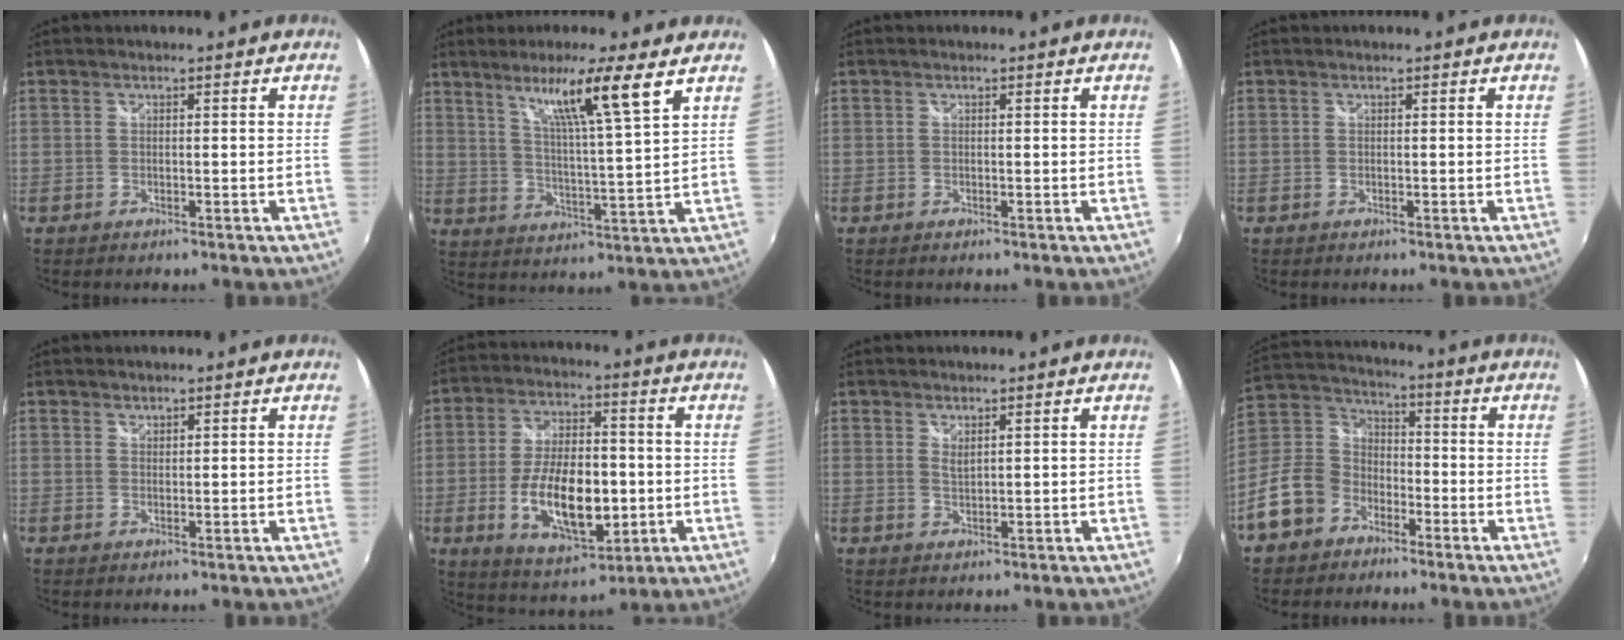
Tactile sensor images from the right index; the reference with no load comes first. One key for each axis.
{"total": 10.9, "fx": 6.7, "fy": -1.1, "fz": 8.5, "tx": -0.134, "ty": -0.003, "tz": 0.113}
{"total": 0.0}
{"total": 0.0}
{"total": 0.8, "fx": 0.7, "fy": 0.3, "fz": 0.0, "tx": 0.002, "ty": 0.001, "tz": 0.013}
{"total": 15.3, "fx": -3.0, "fy": 7.3, "fz": 13.1, "tx": -0.250, "ty": -0.009, "tz": -0.039}
{"total": 1.4, "fx": 1.1, "fy": 0.3, "fz": 0.8, "tx": -0.014, "ty": -0.001, "tz": 0.018}
{"total": 14.3, "fx": -7.9, "fy": 10.7, "fz": 5.2, "tx": -0.141, "ty": 0.037, "tz": -0.141}